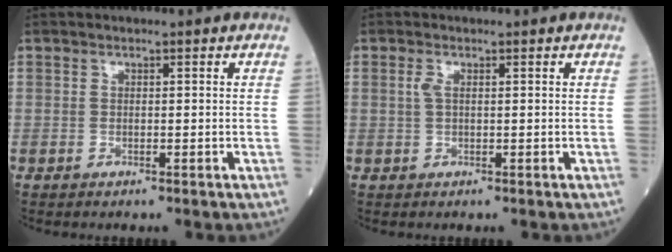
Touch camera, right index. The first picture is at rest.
{"total": 1.3, "force": [0.3, 0.4, 1.1], "torque": [-0.029, 0.001, 0.006]}